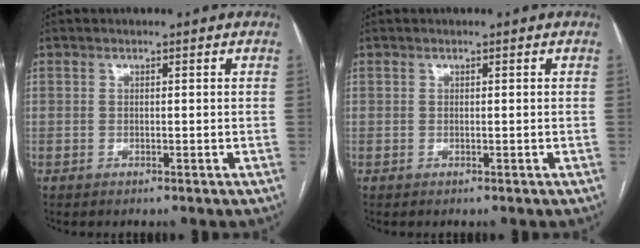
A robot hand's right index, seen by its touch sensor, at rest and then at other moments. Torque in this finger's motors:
{"motor_torque": [0.00, 0.00, 0.00, 0.00]}